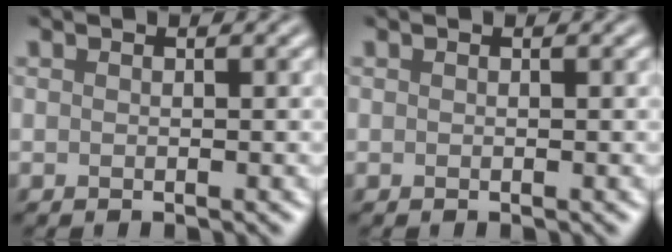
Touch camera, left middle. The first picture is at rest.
{"total": 0.0}